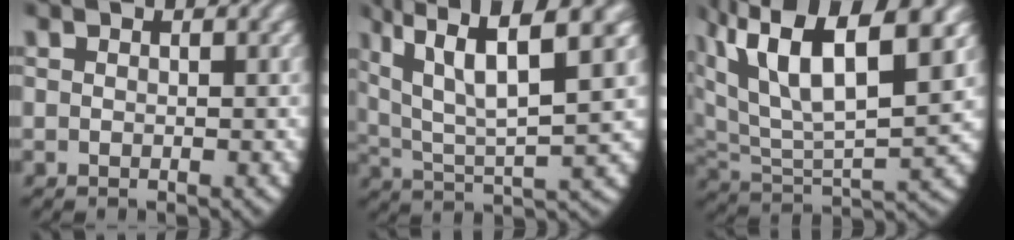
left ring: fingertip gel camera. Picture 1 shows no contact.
{"total": 8.6, "force": [3.2, 4.0, 7.0], "torque": [-0.139, -0.017, 0.067]}
{"total": 11.6, "force": [3.9, 6.6, 8.7], "torque": [-0.179, -0.004, 0.062]}